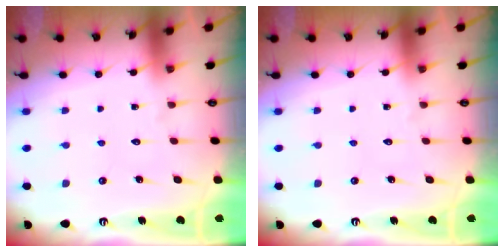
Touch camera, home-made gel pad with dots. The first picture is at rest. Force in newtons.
{"total": 0.0}